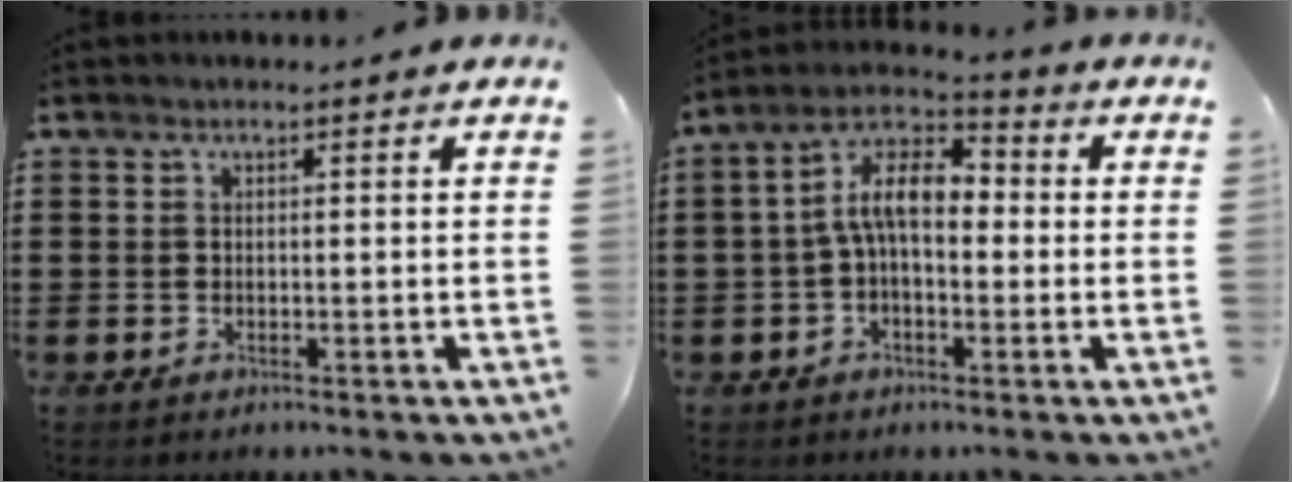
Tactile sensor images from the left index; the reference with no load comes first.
{"total": 8.8, "force": [0.6, 4.4, 7.6], "torque": [-0.171, 0.001, 0.002]}